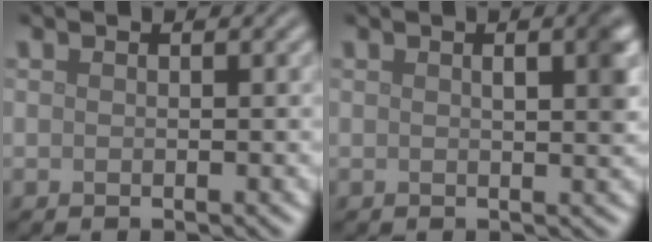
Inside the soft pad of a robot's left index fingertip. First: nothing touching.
{"total": 3.0, "force": [0.8, 0.8, 2.7], "torque": [-0.030, 0.007, 0.009]}